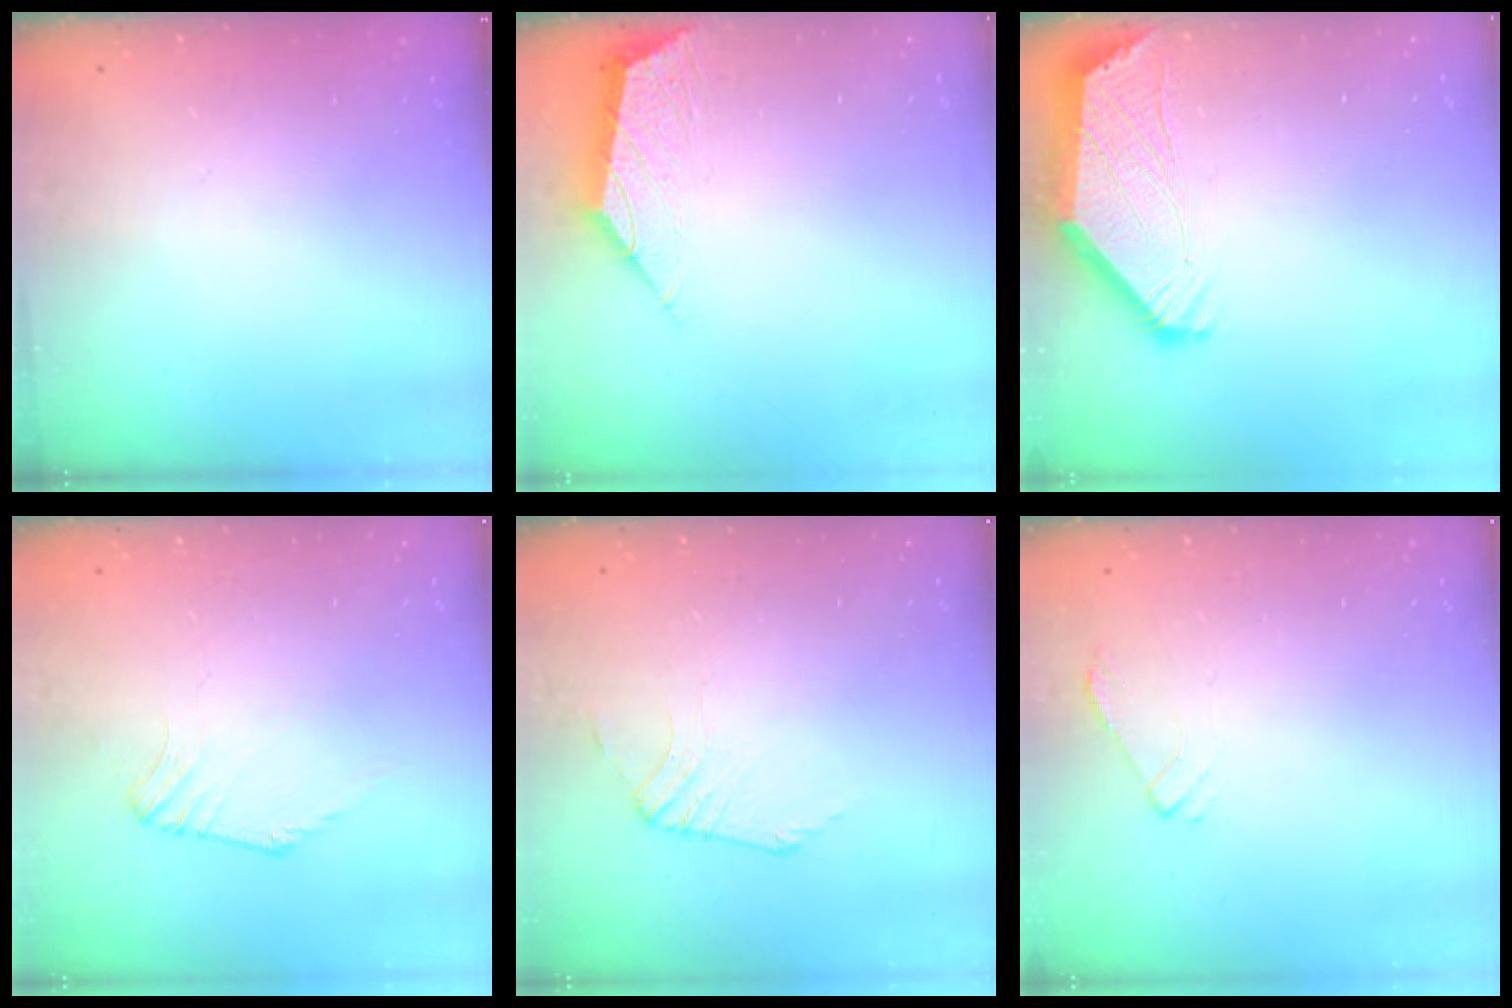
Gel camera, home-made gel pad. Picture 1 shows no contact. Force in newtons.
{"total": 1.6, "press": 1.5, "slide": 0.5}
{"total": 2.4, "press": 2.4, "slide": 0.6}
{"total": 1.4, "press": 1.4, "slide": 0.4}
{"total": 2.4, "press": 2.4, "slide": 0.5}
{"total": 2.3, "press": 2.2, "slide": 0.6}